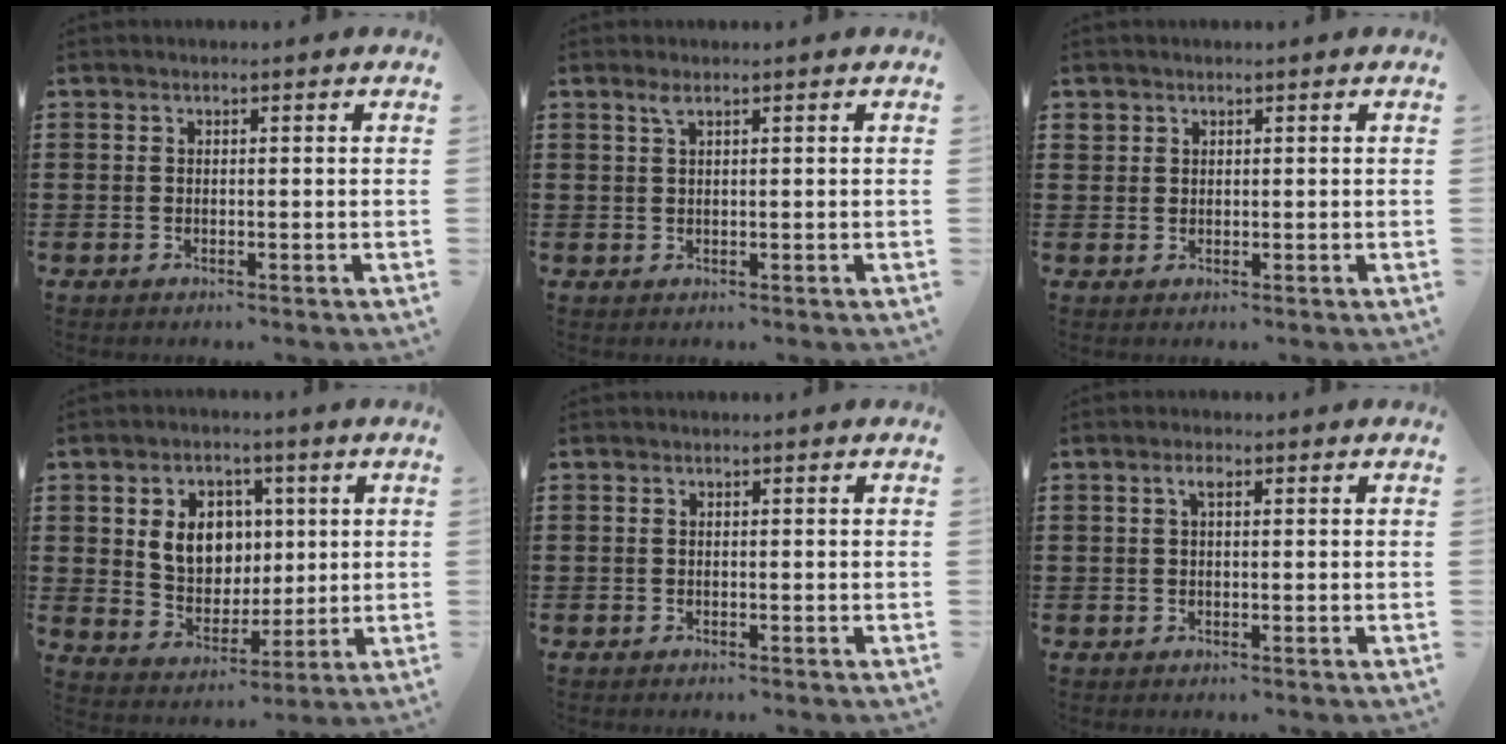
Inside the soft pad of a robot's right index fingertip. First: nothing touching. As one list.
[{"total": 1.3, "force": [0.8, 0.3, 1.0], "torque": [-0.023, 0.002, 0.013]}, {"total": 1.3, "force": [1.0, 0.8, -0.1], "torque": [0.000, 0.000, 0.021]}, {"total": 8.1, "force": [1.7, 6.6, 4.3], "torque": [-0.086, 0.011, 0.027]}, {"total": 0.0}, {"total": 1.8, "force": [0.7, 0.6, 1.6], "torque": [-0.035, 0.005, 0.011]}]